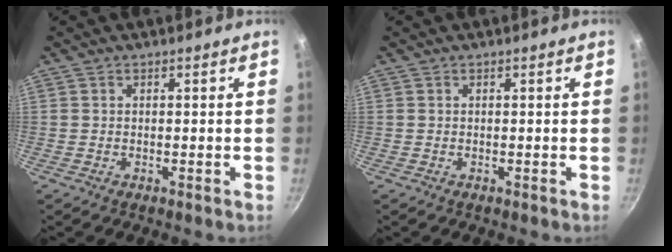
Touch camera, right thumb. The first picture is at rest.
{"total": 0.0}